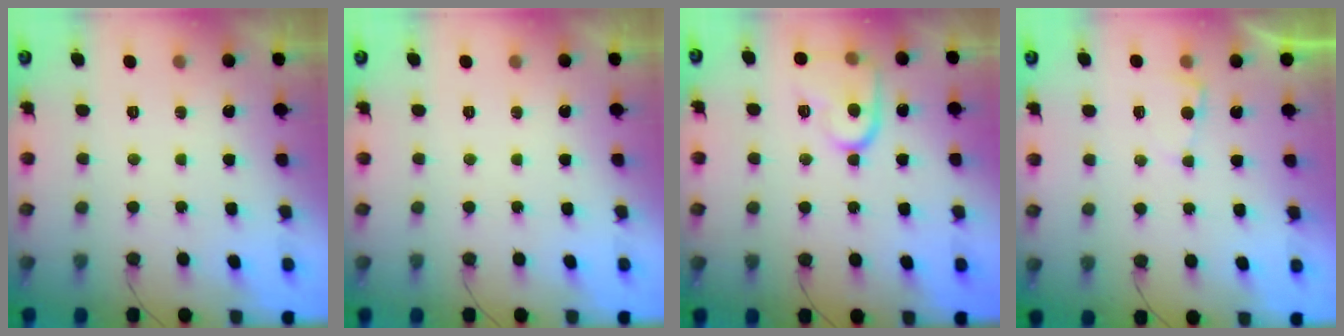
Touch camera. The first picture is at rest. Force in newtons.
{"total": 0.0}
{"total": 13.8, "press": 13.7, "slide": 1.4}
{"total": 2.1, "press": 2.1, "slide": 0.3}